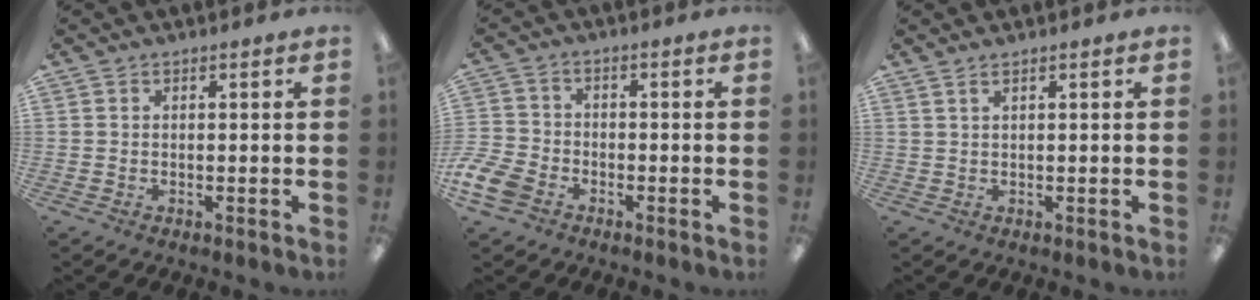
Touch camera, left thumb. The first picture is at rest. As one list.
[{"total": 7.5, "force": [-4.1, 5.0, 3.7], "torque": [-0.082, 0.021, -0.076]}, {"total": 1.1, "force": [0.8, 0.2, 0.8], "torque": [-0.018, 0.001, 0.014]}]